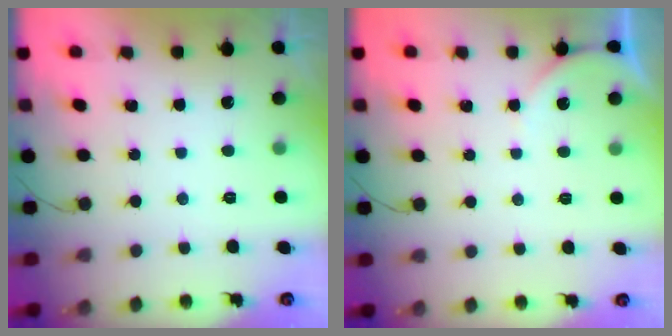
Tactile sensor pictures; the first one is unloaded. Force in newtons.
{"total": 3.5, "press": 3.4, "slide": 0.4}